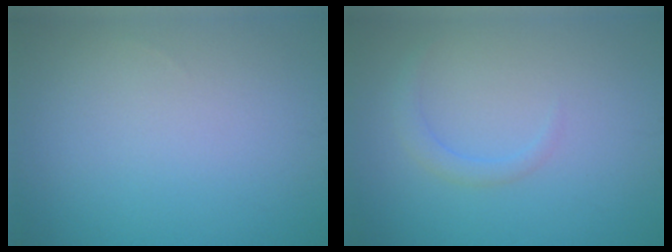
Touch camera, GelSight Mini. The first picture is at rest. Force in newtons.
{"total": 1.3, "press": 1.3, "slide": 0.1}